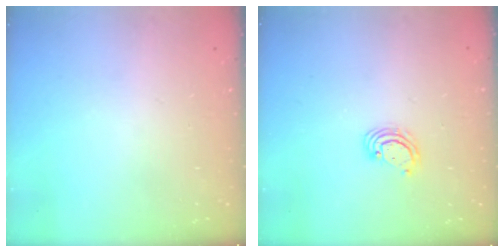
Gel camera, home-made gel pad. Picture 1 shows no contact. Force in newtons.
{"total": 3.0, "press": 2.9, "slide": 0.3}